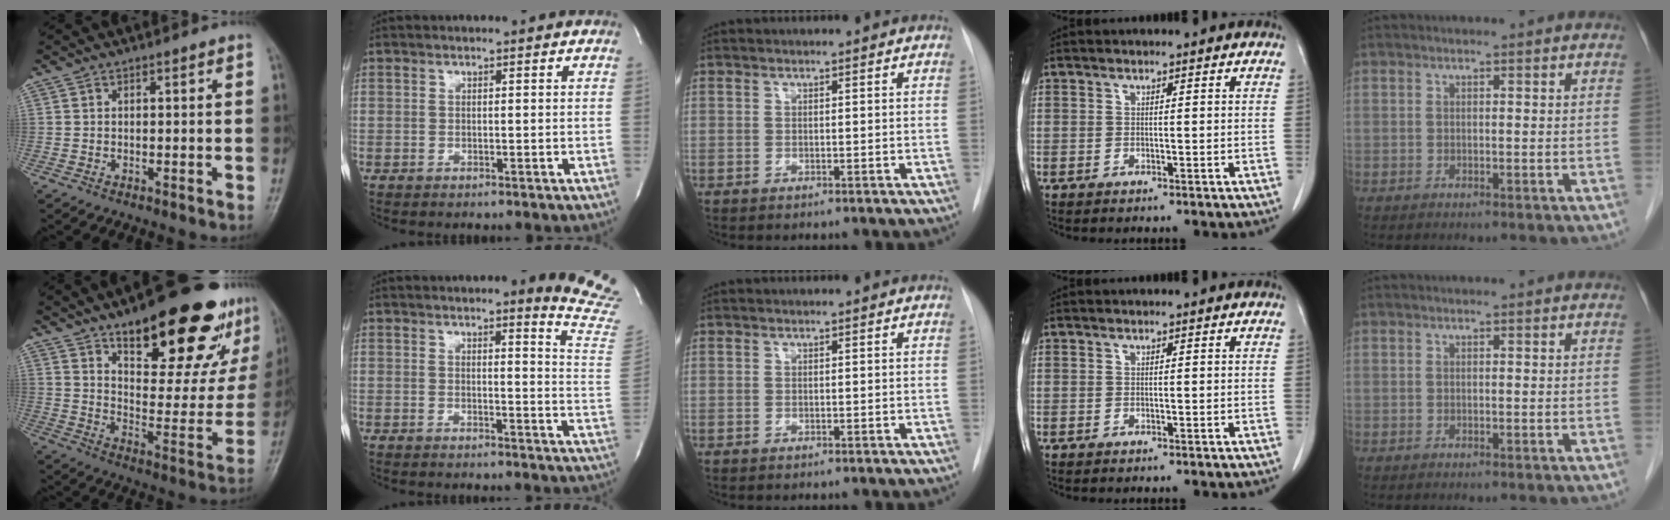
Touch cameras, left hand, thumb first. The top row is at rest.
{"thumb": {"total": 27.3, "force": [16.8, 10.0, 19.1], "torque": [-0.216, -0.067, 0.247]}, "index": {"total": 10.8, "force": [9.7, -0.4, 4.6], "torque": [-0.040, -0.090, 0.081]}}